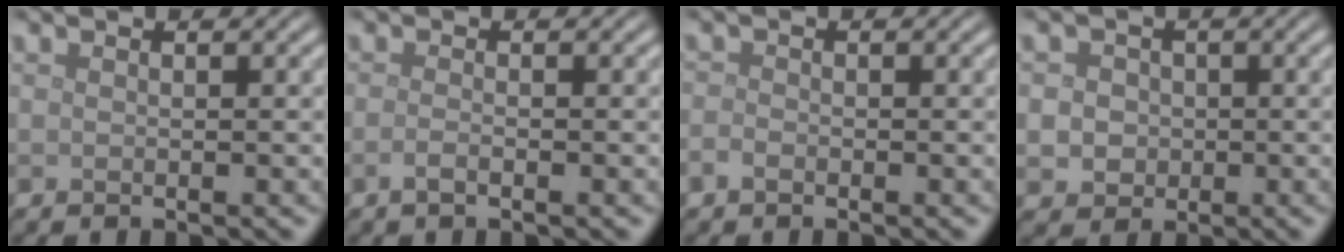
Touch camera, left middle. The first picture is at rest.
{"total": 1.1, "force": [-0.5, 0.4, 0.9], "torque": [-0.016, 0.000, -0.012]}
{"total": 1.0, "force": [-0.6, 0.6, 0.5], "torque": [-0.010, 0.000, -0.015]}
{"total": 3.8, "force": [0.1, 3.4, 1.5], "torque": [-0.012, 0.016, -0.010]}